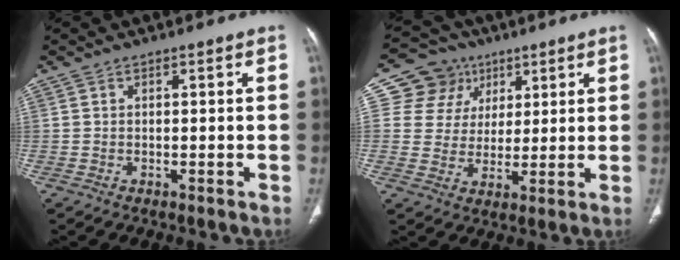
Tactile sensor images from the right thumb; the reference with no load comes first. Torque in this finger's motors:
{"motor_torque": [-0.50, 0.70, 0.16, -0.39, -0.03]}